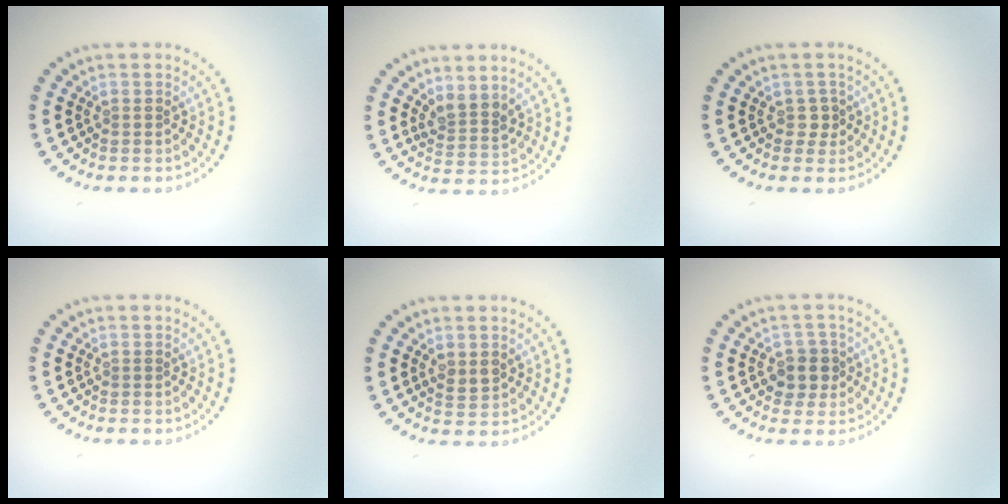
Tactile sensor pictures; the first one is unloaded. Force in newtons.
{"total": 2.5, "press": 1.9, "slide": 1.6}
{"total": 1.0, "press": 0.9, "slide": 0.5}
{"total": 0.0}
{"total": 1.6, "press": 1.6, "slide": 0.1}
{"total": 2.5, "press": 2.3, "slide": 1.0}